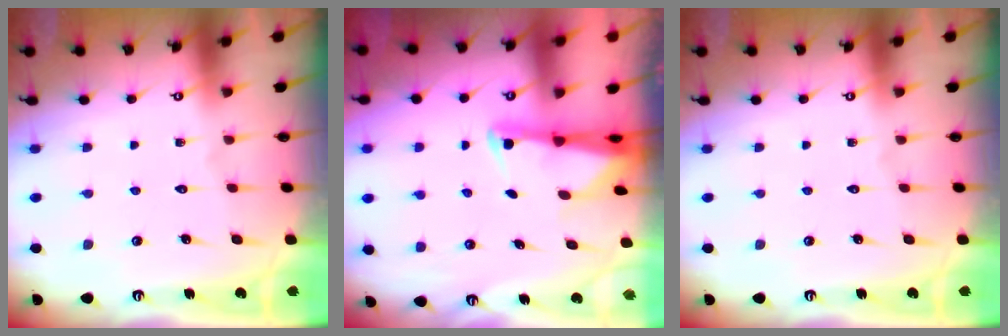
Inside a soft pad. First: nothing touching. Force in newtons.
{"total": 2.6, "press": 2.6, "slide": 0.5}
{"total": 0.0}